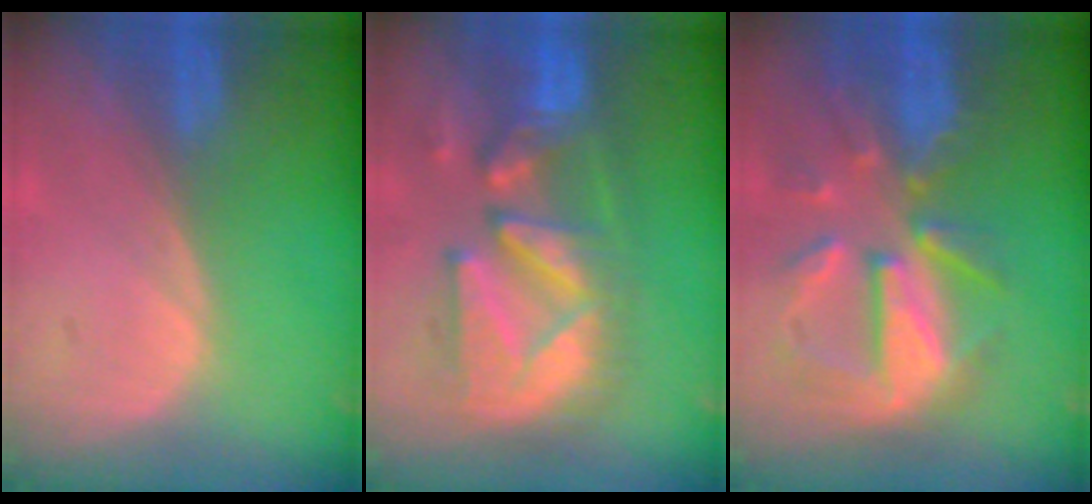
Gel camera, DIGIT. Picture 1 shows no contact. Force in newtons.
{"total": 11.5, "press": 10.8, "slide": 4.1}
{"total": 11.0, "press": 9.7, "slide": 5.3}